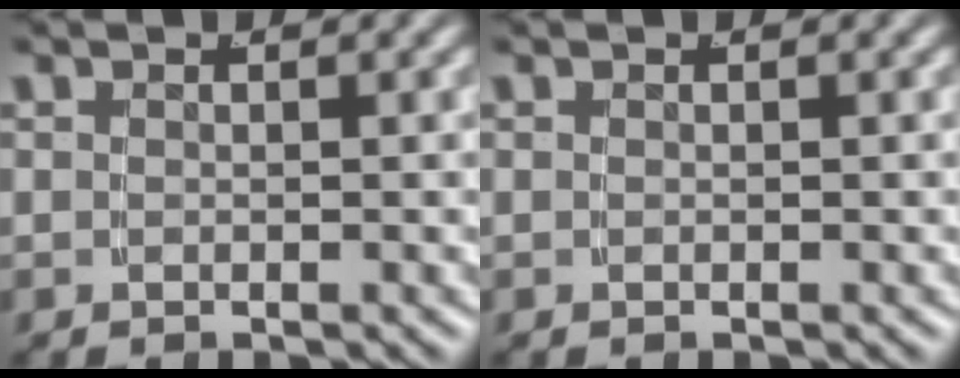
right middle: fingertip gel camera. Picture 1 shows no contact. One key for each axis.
{"total": 0.0}